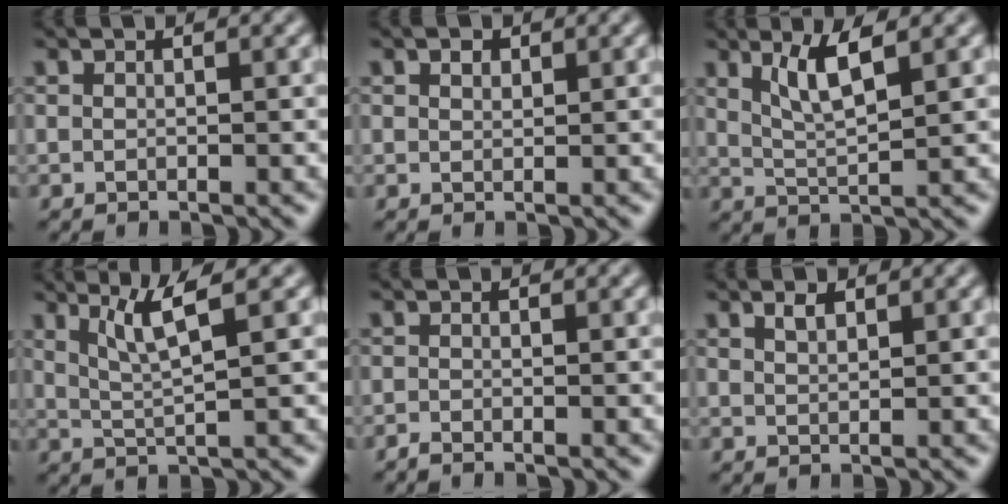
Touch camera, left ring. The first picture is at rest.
{"total": 0.9, "force": [0.6, 0.5, 0.4], "torque": [-0.008, 0.000, 0.010]}
{"total": 3.6, "force": [1.9, 0.7, 3.0], "torque": [-0.057, -0.005, 0.039]}
{"total": 3.9, "force": [2.0, 0.5, 3.3], "torque": [-0.061, -0.003, 0.044]}
{"total": 0.7, "force": [-0.6, 0.1, 0.3], "torque": [-0.004, -0.003, -0.013]}
{"total": 1.2, "force": [0.9, 0.4, 0.7], "torque": [-0.014, 0.002, 0.018]}